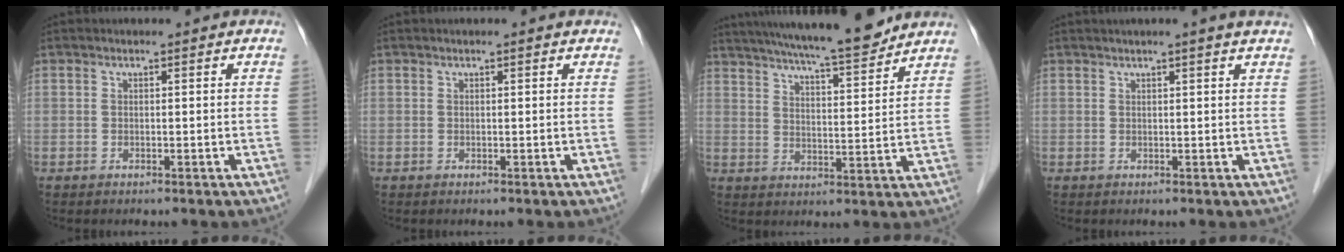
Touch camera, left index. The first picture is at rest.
{"total": 0.5, "force": [0.4, 0.0, 0.3], "torque": [-0.009, 0.006, 0.006]}
{"total": 16.2, "force": [14.4, 1.0, 7.5], "torque": [-0.123, 0.009, 0.214]}
{"total": 3.2, "force": [2.5, -0.7, 1.9], "torque": [-0.024, 0.011, 0.032]}